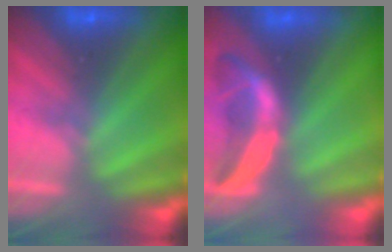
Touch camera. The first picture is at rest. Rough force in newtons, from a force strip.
{"total": 1.7}